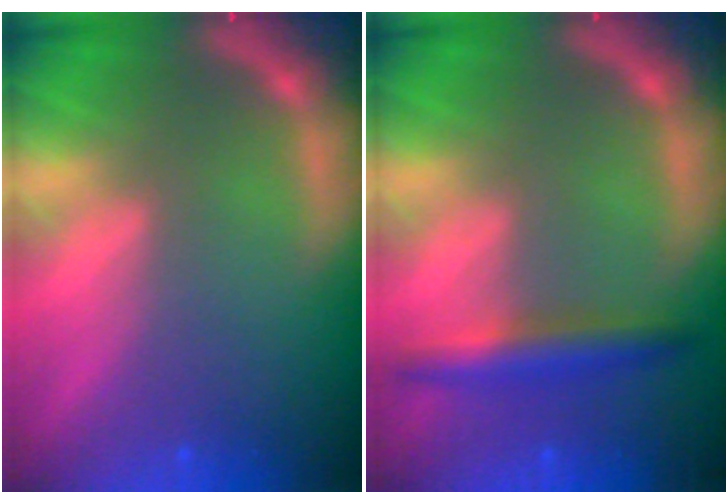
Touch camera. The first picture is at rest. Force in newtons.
{"total": 3.5}